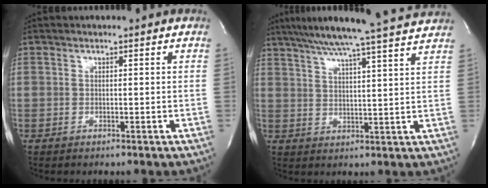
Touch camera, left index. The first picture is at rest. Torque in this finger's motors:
{"motor_torque": [-0.26, -0.43, 0.26, 0.06]}